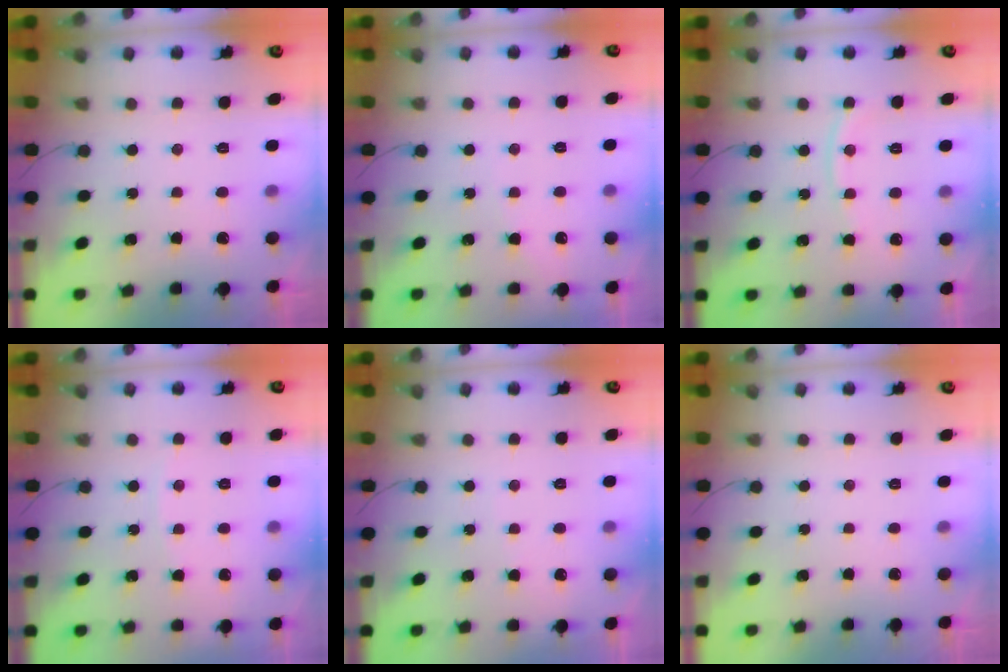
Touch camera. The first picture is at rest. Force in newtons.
{"total": 3.0, "press": 2.9, "slide": 0.5}
{"total": 6.7, "press": 6.7, "slide": 1.0}
{"total": 2.7, "press": 2.7, "slide": 0.5}
{"total": 2.7, "press": 2.7, "slide": 0.3}
{"total": 0.0}